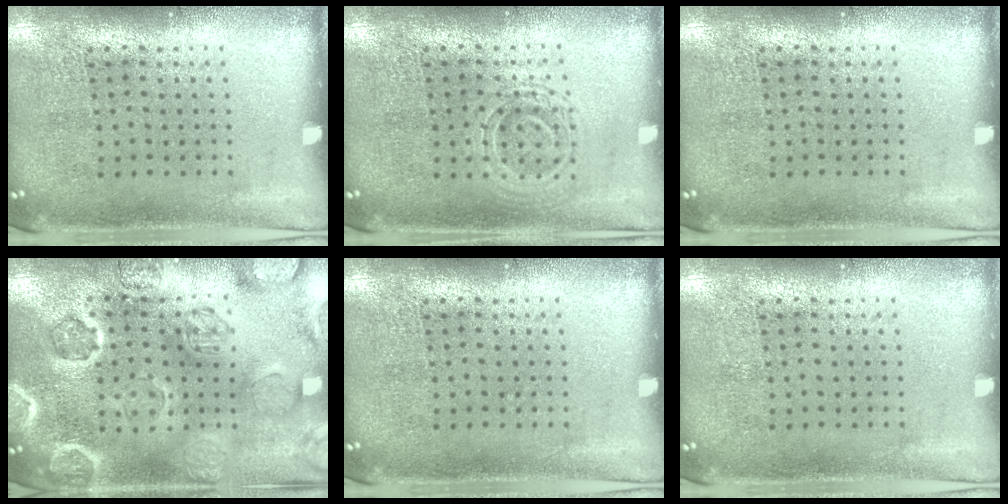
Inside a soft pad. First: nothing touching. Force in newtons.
{"total": 2.2, "press": 2.1, "slide": 0.4}
{"total": 0.0}
{"total": 2.6, "press": 2.6, "slide": 0.2}
{"total": 0.0}
{"total": 0.0}